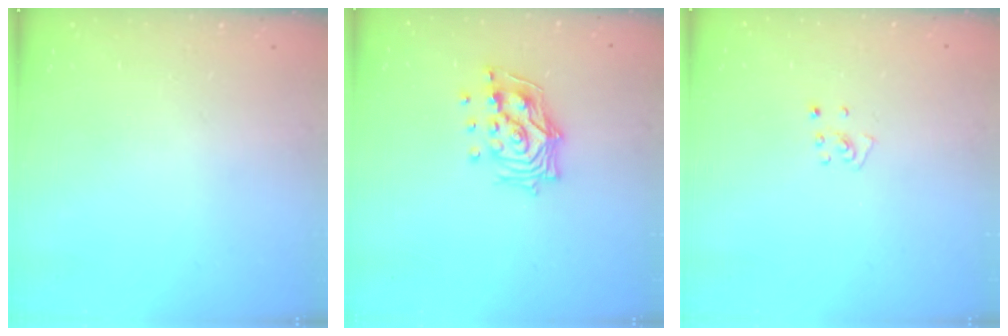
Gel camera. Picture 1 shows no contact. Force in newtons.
{"total": 12.9, "press": 12.7, "slide": 2.2}
{"total": 3.8, "press": 3.8, "slide": 0.4}